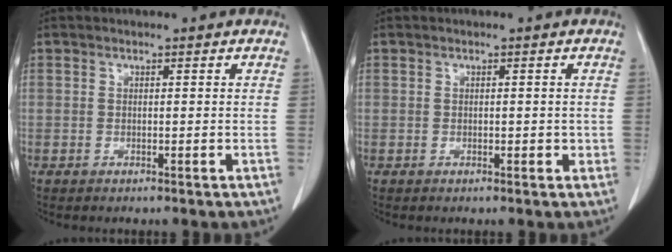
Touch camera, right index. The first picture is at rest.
{"total": 1.5, "force": [-0.2, 0.9, 1.2], "torque": [-0.015, 0.001, 0.000]}